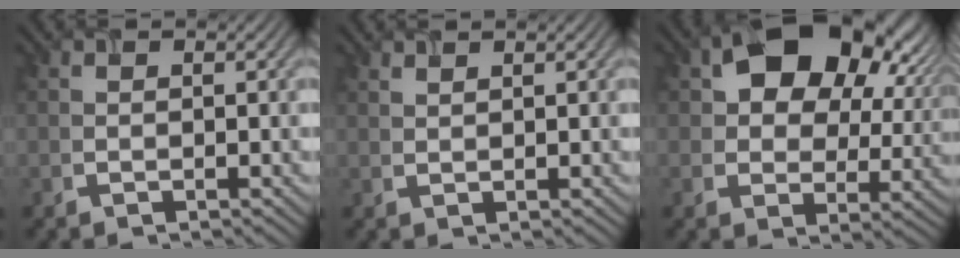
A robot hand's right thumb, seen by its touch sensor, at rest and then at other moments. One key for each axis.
{"total": 1.3, "fx": 1.1, "fy": 0.3, "fz": 0.6, "tx": -0.006, "ty": -0.002, "tz": 0.022}
{"total": 13.9, "fx": 5.7, "fy": 9.4, "fz": 8.6, "tx": -0.128, "ty": -0.002, "tz": 0.109}